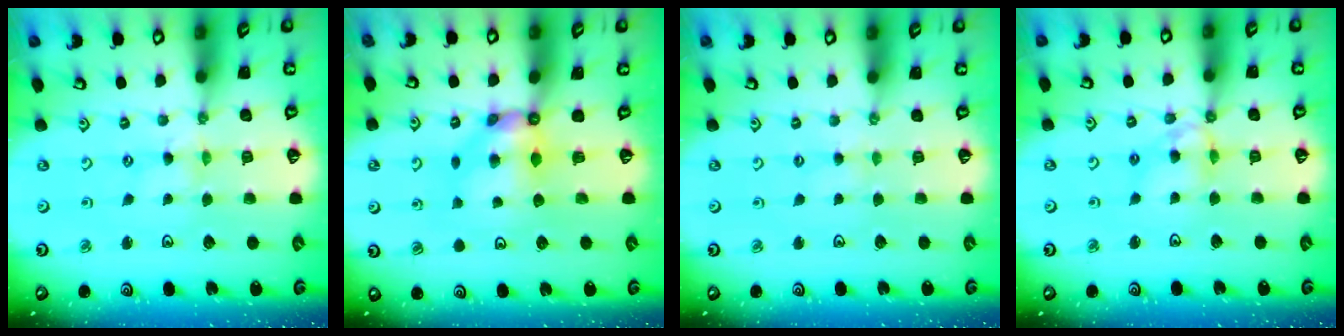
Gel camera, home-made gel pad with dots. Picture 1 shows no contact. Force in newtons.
{"total": 6.7, "press": 6.7, "slide": 0.8}
{"total": 2.4, "press": 2.4, "slide": 0.4}
{"total": 8.5, "press": 8.5, "slide": 0.7}